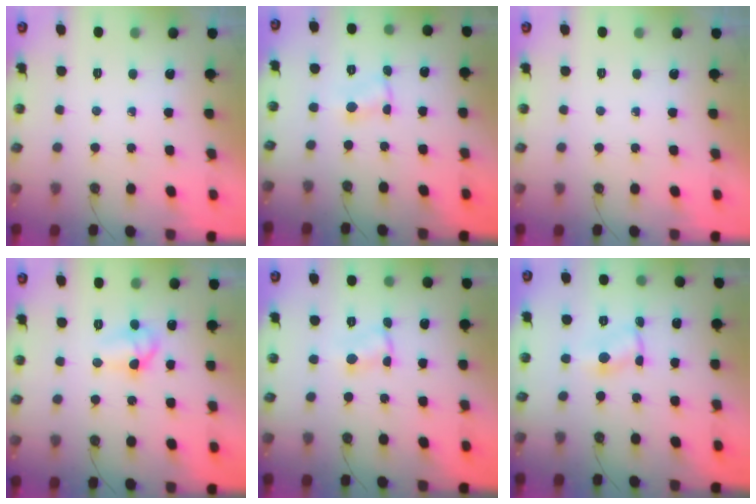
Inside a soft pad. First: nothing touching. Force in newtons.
{"total": 1.9, "press": 1.9, "slide": 0.2}
{"total": 0.0}
{"total": 8.2, "press": 8.2, "slide": 0.9}
{"total": 1.0, "press": 1.0, "slide": 0.2}
{"total": 1.5, "press": 1.5, "slide": 0.1}